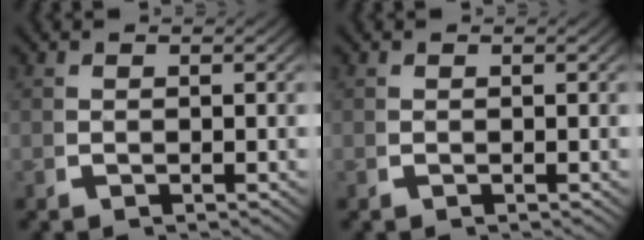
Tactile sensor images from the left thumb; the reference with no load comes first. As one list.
[{"total": 0.0}]